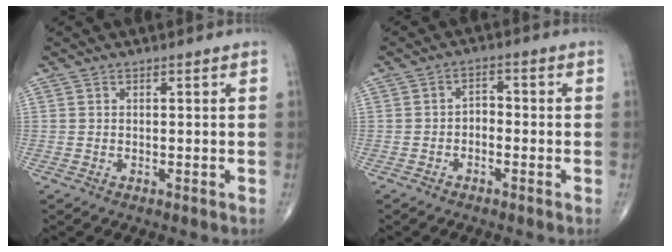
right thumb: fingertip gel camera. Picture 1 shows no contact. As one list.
[{"total": 2.6, "force": [-1.0, 1.7, 1.7], "torque": [-0.018, 0.018, -0.024]}]